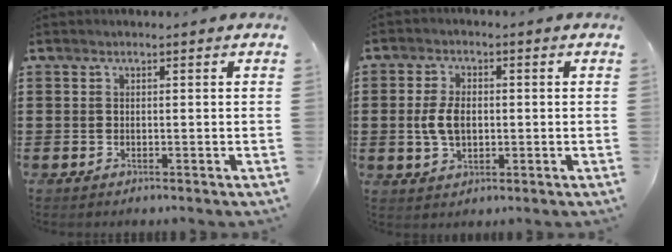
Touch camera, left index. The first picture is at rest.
{"total": 5.1, "force": [-0.1, 3.1, 4.1], "torque": [-0.102, 0.002, -0.008]}